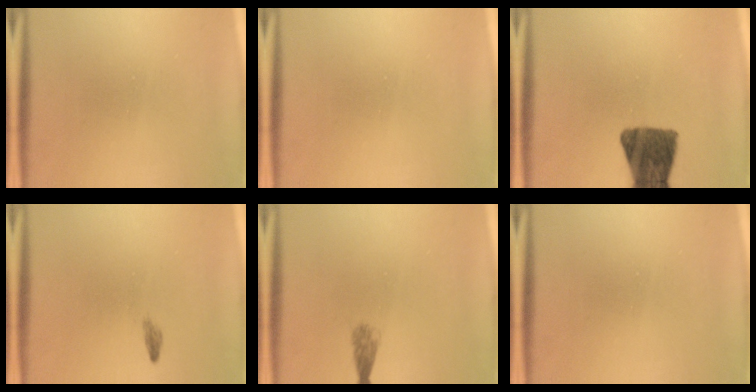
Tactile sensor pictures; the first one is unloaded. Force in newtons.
{"total": 0.0}
{"total": 10.7}
{"total": 0.5}
{"total": 1.8}
{"total": 0.0}